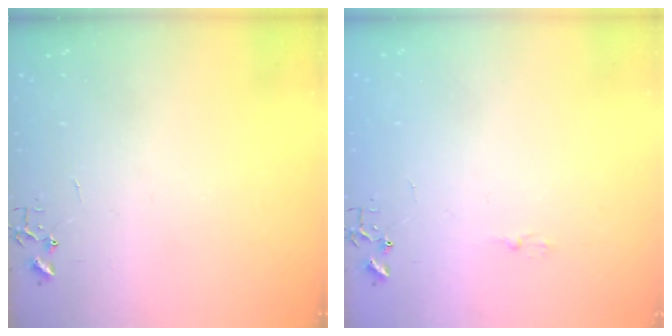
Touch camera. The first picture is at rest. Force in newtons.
{"total": 3.4, "press": 3.4, "slide": 0.5}